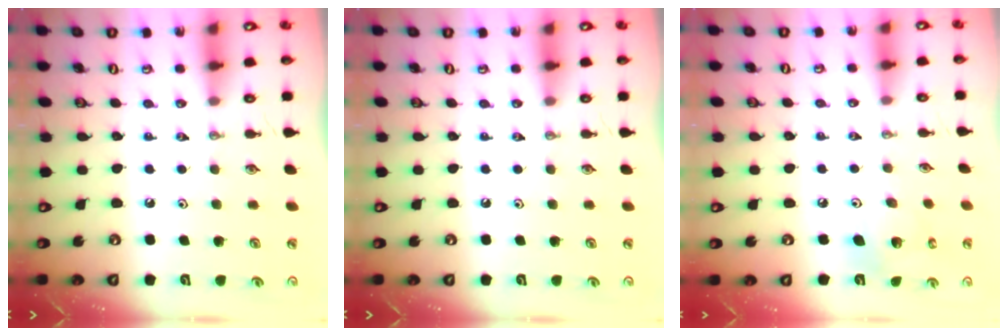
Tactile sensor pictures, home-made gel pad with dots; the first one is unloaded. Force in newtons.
{"total": 0.0}
{"total": 8.8, "press": 8.8, "slide": 0.5}